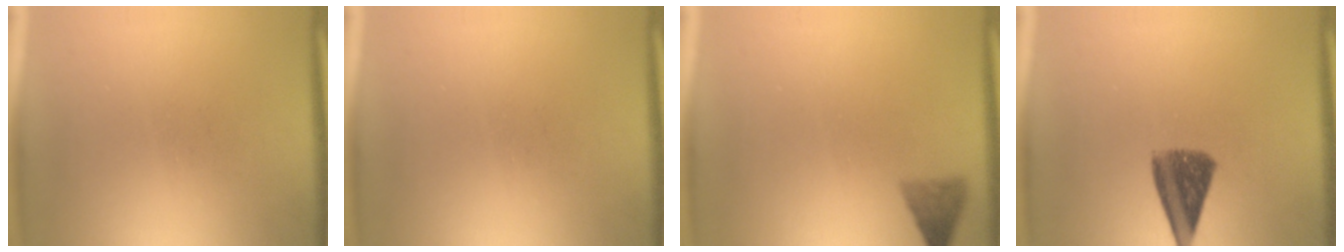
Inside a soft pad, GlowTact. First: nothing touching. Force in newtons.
{"total": 0.0}
{"total": 2.5}
{"total": 8.8}